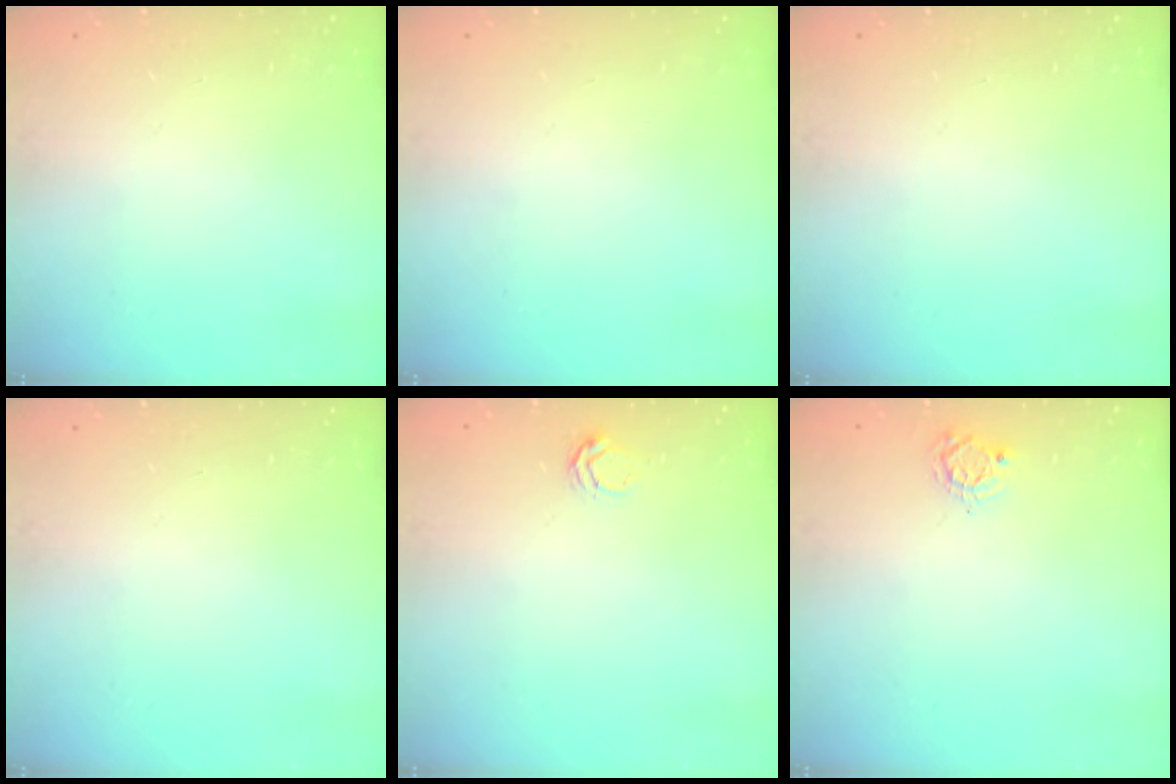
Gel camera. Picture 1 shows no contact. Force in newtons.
{"total": 0.0}
{"total": 0.0}
{"total": 0.0}
{"total": 3.9, "press": 3.8, "slide": 0.6}
{"total": 4.8, "press": 4.7, "slide": 0.4}